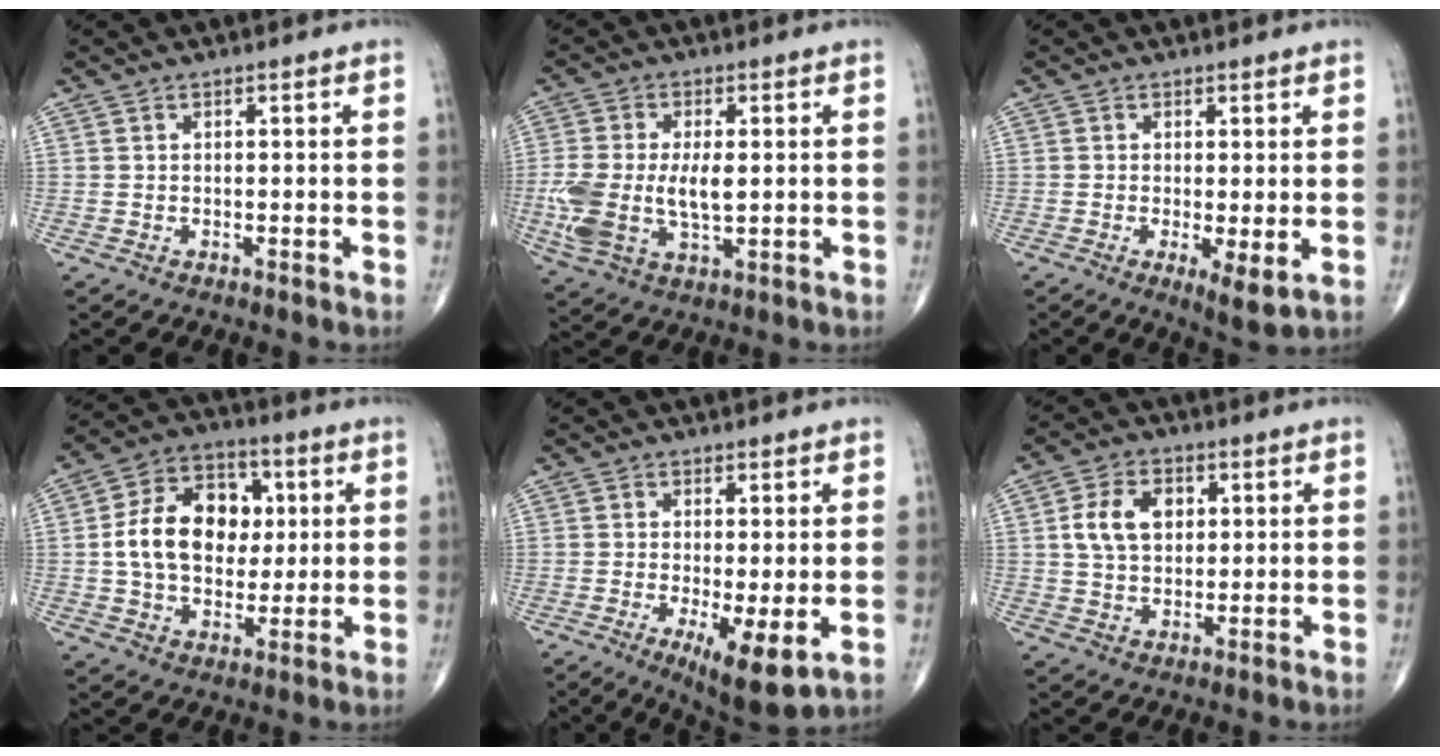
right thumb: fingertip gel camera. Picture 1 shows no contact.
{"total": 12.2, "force": [-0.5, 6.4, 10.4], "torque": [-0.236, -0.008, -0.003]}
{"total": 4.6, "force": [-0.7, 1.2, 4.4], "torque": [-0.076, -0.018, -0.012]}
{"total": 15.7, "force": [1.5, 11.4, 10.6], "torque": [-0.147, 0.016, 0.024]}
{"total": 8.6, "force": [-2.1, 2.3, 8.0], "torque": [-0.131, -0.026, -0.030]}
{"total": 8.4, "force": [1.9, 5.8, 5.8], "torque": [-0.090, 0.001, 0.034]}